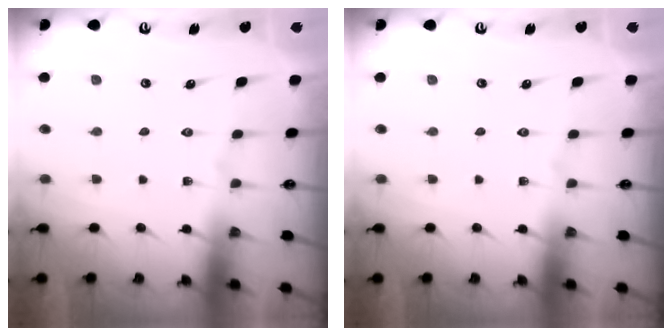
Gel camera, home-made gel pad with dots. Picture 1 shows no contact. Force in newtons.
{"total": 0.0}